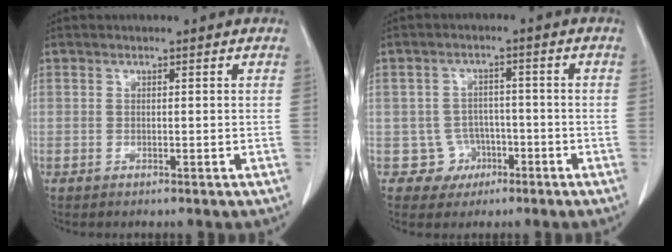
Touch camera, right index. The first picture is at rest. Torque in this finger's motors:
{"motor_torque": [-0.33, 0.04, -0.73, -0.21]}